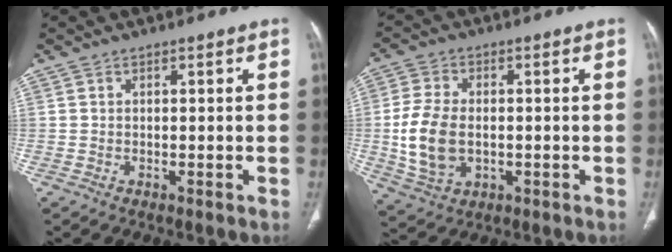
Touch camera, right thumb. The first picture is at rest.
{"total": 10.7, "force": [-0.8, 7.1, 8.1], "torque": [-0.162, 0.000, -0.010]}